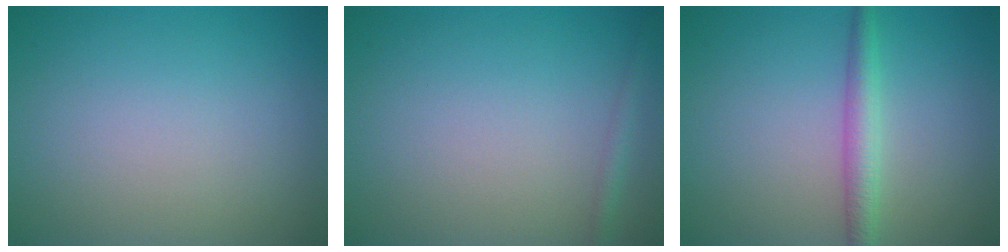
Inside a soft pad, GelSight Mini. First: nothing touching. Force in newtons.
{"total": 1.1, "press": 1.1, "slide": 0.1}
{"total": 2.6, "press": 2.6, "slide": 0.1}